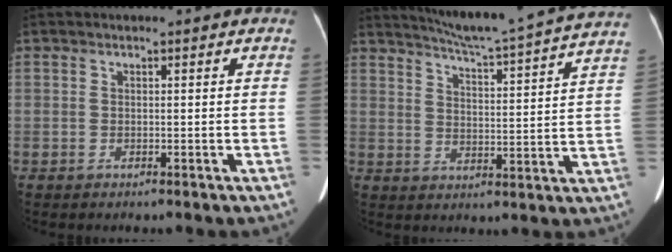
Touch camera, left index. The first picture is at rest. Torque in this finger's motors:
{"motor_torque": [0.45, -1.68, 0.00, 0.04]}